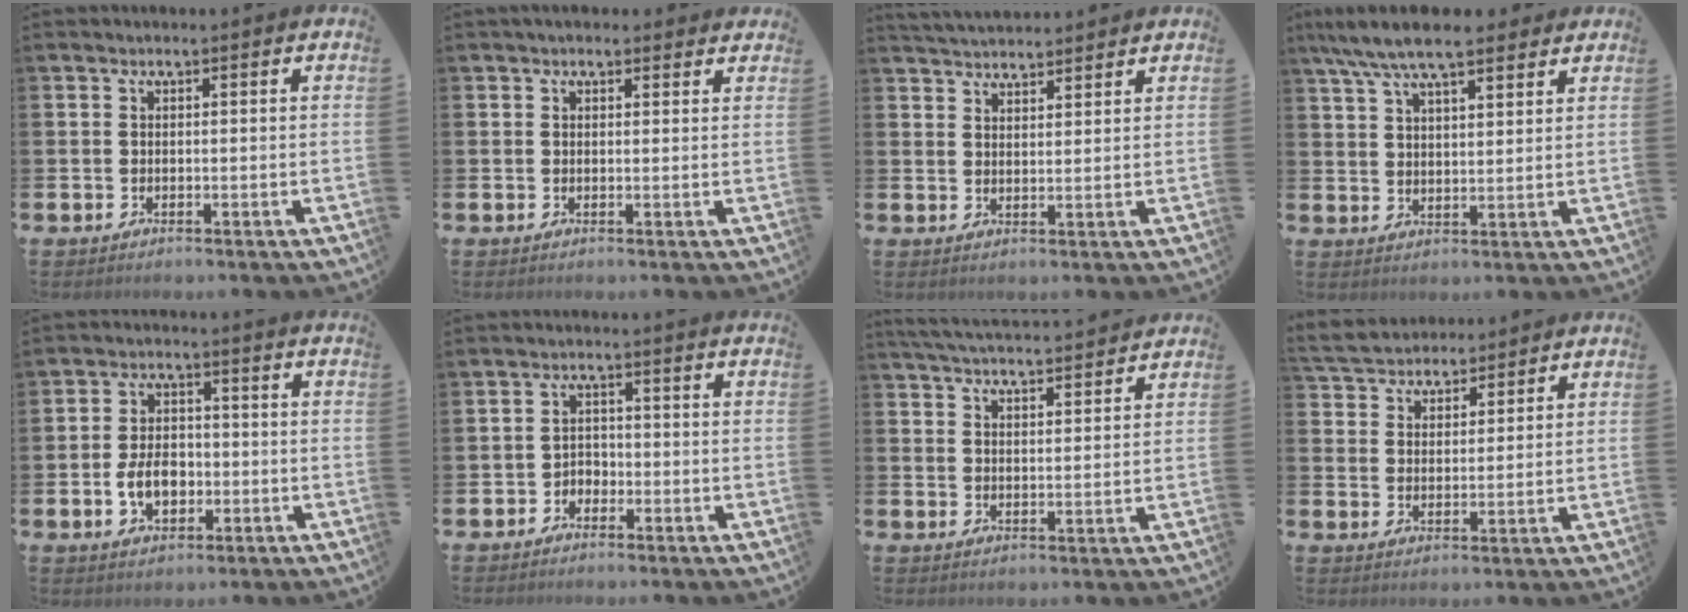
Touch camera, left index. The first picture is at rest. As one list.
[{"total": 1.5, "force": [1.4, 0.5, 0.3], "torque": [0.002, 0.000, 0.023]}, {"total": 3.8, "force": [3.8, 0.3, -0.1], "torque": [-0.001, -0.019, 0.069]}, {"total": 7.8, "force": [6.9, 1.7, 3.2], "torque": [-0.080, -0.018, 0.126]}, {"total": 5.3, "force": [-1.3, 3.5, 3.7], "torque": [-0.053, 0.003, -0.028]}, {"total": 2.2, "force": [-1.7, 1.3, 0.2], "torque": [-0.011, 0.004, -0.039]}, {"total": 5.0, "force": [5.0, 0.1, 0.5], "torque": [-0.025, -0.030, 0.089]}, {"total": 4.8, "force": [4.7, 1.2, -0.4], "torque": [-0.020, -0.021, 0.085]}]